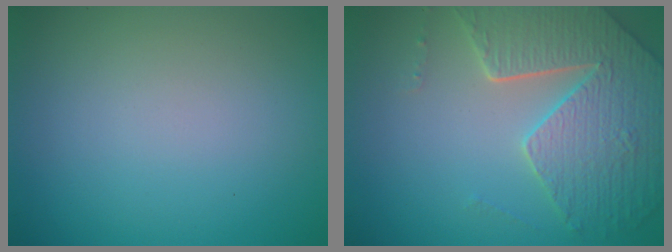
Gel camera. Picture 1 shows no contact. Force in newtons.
{"total": 6.3, "press": 5.2, "slide": 3.6}